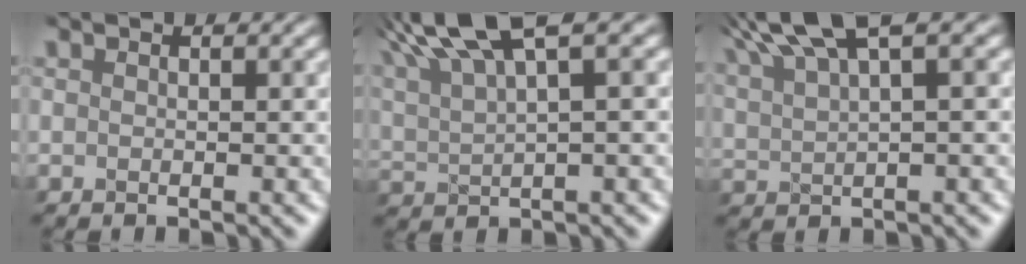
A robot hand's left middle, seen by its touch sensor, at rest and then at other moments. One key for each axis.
{"total": 7.4, "fx": 4.9, "fy": 1.4, "fz": 5.3, "tx": -0.120, "ty": 0.028, "tz": 0.114}
{"total": 6.0, "fx": 4.1, "fy": 1.1, "fz": 4.2, "tx": -0.101, "ty": 0.026, "tz": 0.102}